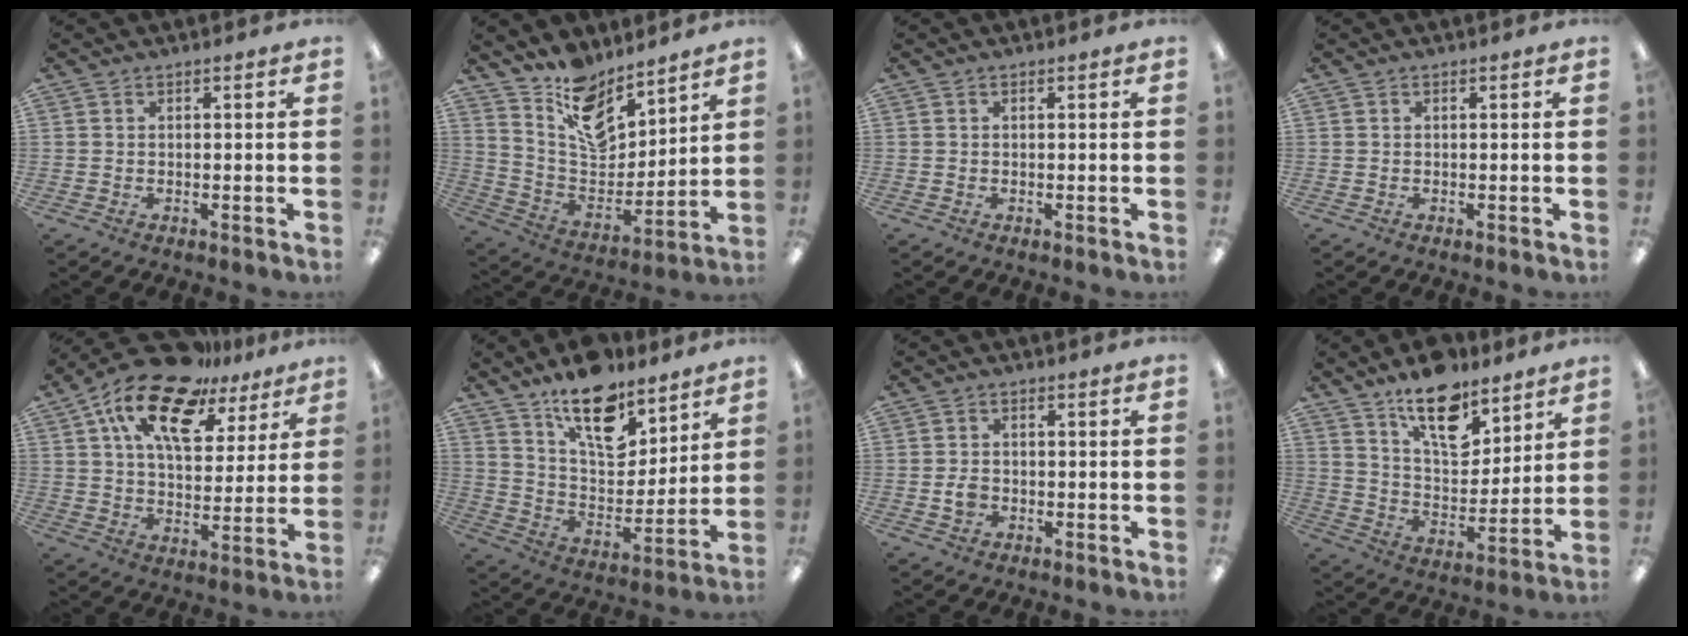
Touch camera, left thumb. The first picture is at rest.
{"total": 13.8, "force": [10.5, 6.9, 5.8], "torque": [-0.105, -0.077, 0.196]}
{"total": 0.0}
{"total": 0.0}
{"total": 18.9, "force": [12.0, 9.0, 11.5], "torque": [-0.209, -0.059, 0.209]}
{"total": 16.9, "force": [12.1, 8.0, 8.6], "torque": [-0.131, -0.078, 0.214]}
{"total": 2.9, "force": [-0.6, 2.2, 1.8], "torque": [-0.030, 0.005, -0.011]}
{"total": 16.0, "force": [11.4, 7.7, 8.1], "torque": [-0.120, -0.070, 0.201]}